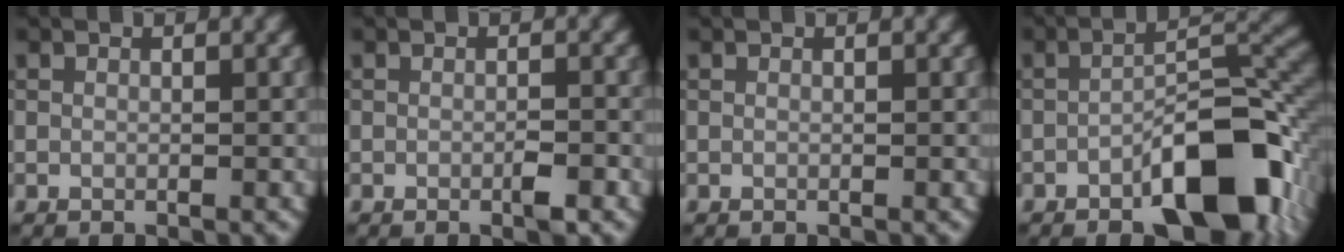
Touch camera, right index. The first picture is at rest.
{"total": 1.5, "force": [-0.7, 0.3, 1.3], "torque": [-0.021, 0.000, -0.012]}
{"total": 0.0}
{"total": 10.1, "force": [-4.8, 3.8, 8.0], "torque": [-0.110, 0.017, -0.080]}